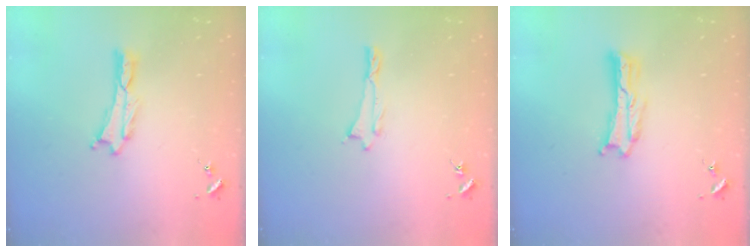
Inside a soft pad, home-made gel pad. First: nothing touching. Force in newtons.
{"total": 0.0}
{"total": 1.0, "press": 1.0, "slide": 0.2}